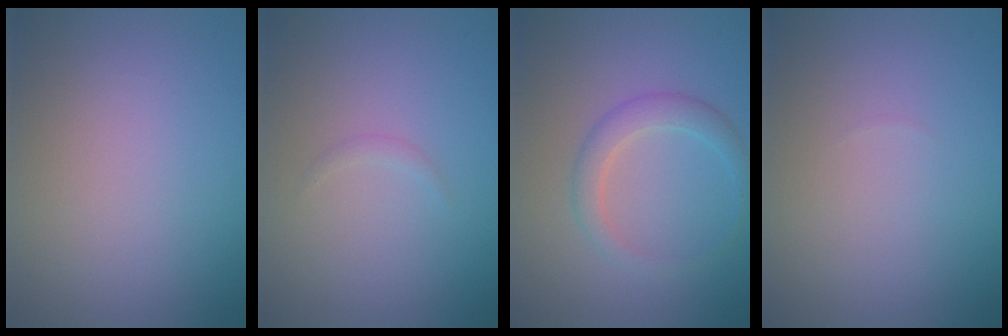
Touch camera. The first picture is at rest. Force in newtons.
{"total": 0.5, "press": 0.5, "slide": 0.0}
{"total": 2.4, "press": 2.4, "slide": 0.1}
{"total": 0.0}